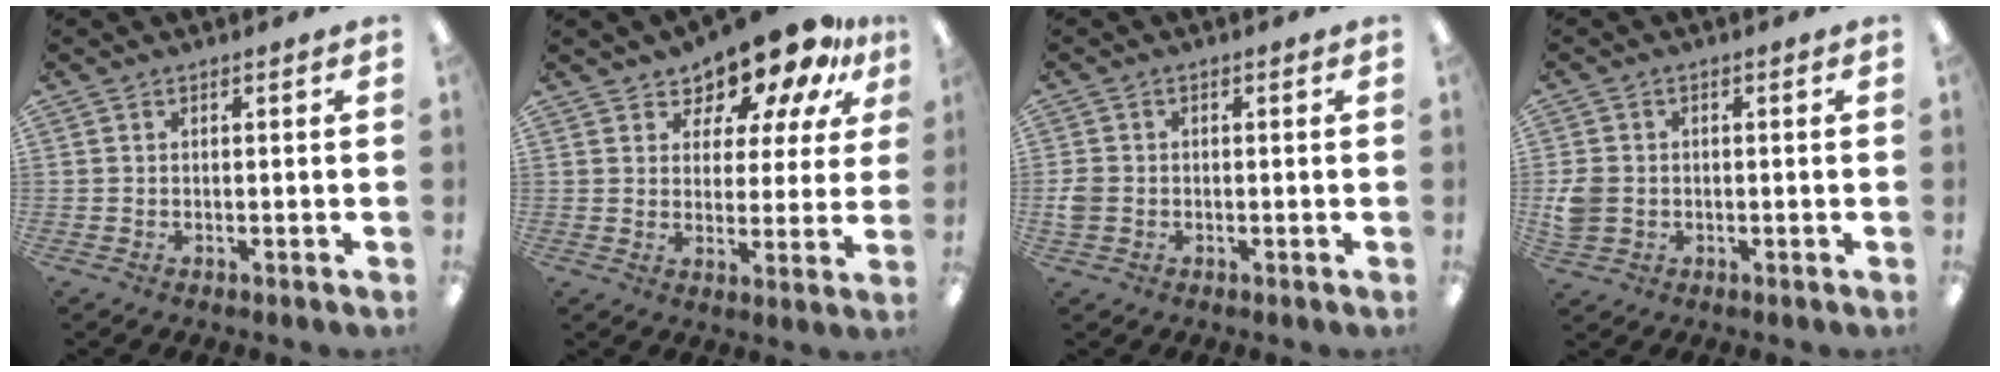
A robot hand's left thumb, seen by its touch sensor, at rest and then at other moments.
{"total": 12.2, "force": [10.6, 4.5, 4.1], "torque": [-0.076, -0.090, 0.186]}
{"total": 3.1, "force": [-0.7, 2.5, 1.6], "torque": [-0.017, 0.004, -0.013]}
{"total": 5.0, "force": [-0.5, 4.4, 2.4], "torque": [-0.047, 0.005, -0.009]}